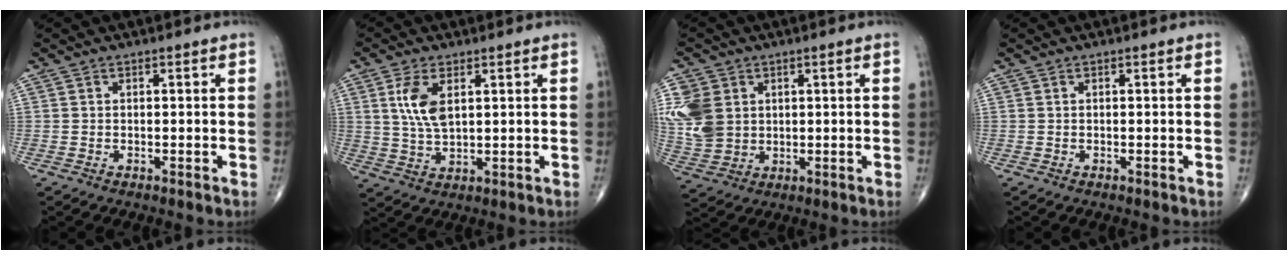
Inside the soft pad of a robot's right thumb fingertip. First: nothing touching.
{"total": 7.1, "force": [2.3, 3.5, 5.8], "torque": [-0.118, -0.009, 0.051]}
{"total": 10.7, "force": [2.3, 8.7, 5.9], "torque": [-0.122, -0.003, 0.058]}
{"total": 0.0}